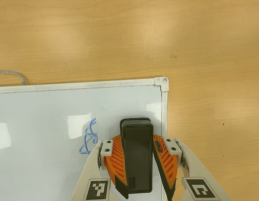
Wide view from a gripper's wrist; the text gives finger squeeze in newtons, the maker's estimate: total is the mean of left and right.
{"total": 17.0, "left": 19.9, "right": 14.0}